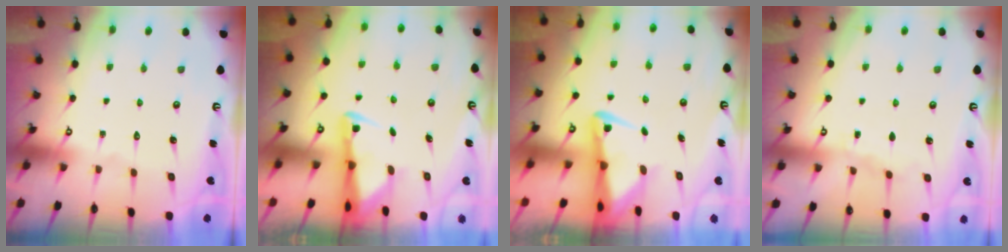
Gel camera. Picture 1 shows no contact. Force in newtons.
{"total": 3.0, "press": 3.0, "slide": 0.5}
{"total": 3.6, "press": 3.5, "slide": 0.7}
{"total": 4.0, "press": 3.9, "slide": 0.5}